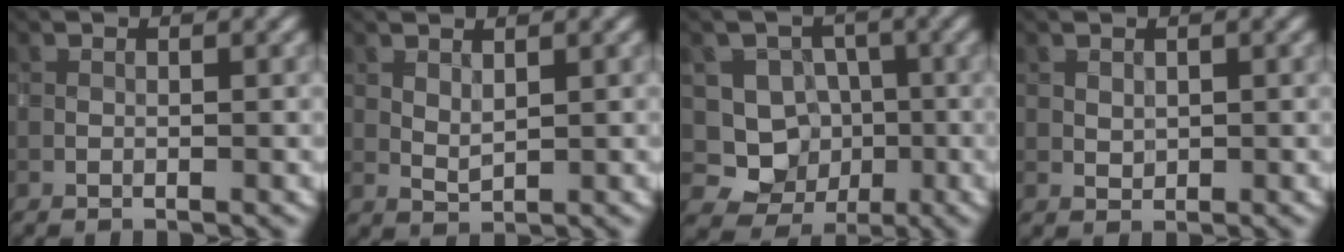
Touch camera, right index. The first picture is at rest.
{"total": 1.3, "force": [1.2, 0.4, 0.4], "torque": [-0.013, -0.003, 0.029]}
{"total": 6.0, "force": [-0.5, 5.7, 1.6], "torque": [-0.002, 0.008, -0.033]}
{"total": 0.7, "force": [0.6, 0.4, 0.0], "torque": [-0.001, -0.003, 0.014]}